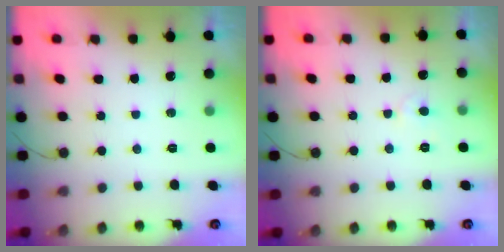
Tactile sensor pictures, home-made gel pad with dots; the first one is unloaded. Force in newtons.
{"total": 3.3, "press": 3.3, "slide": 0.4}